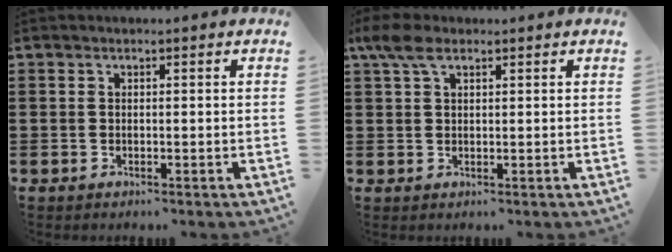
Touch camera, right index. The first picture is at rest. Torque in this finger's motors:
{"motor_torque": [1.08, 0.21, 0.23, 0.13]}